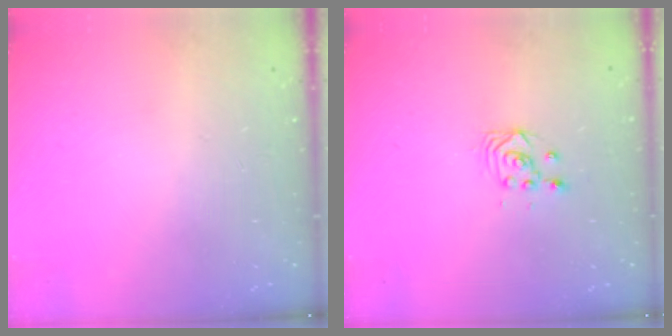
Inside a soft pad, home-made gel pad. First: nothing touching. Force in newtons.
{"total": 3.4, "press": 3.3, "slide": 0.3}